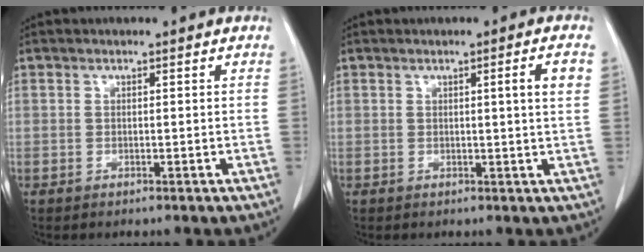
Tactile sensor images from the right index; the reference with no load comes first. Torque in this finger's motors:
{"motor_torque": [0.04, 0.02, 0.05, 0.03]}